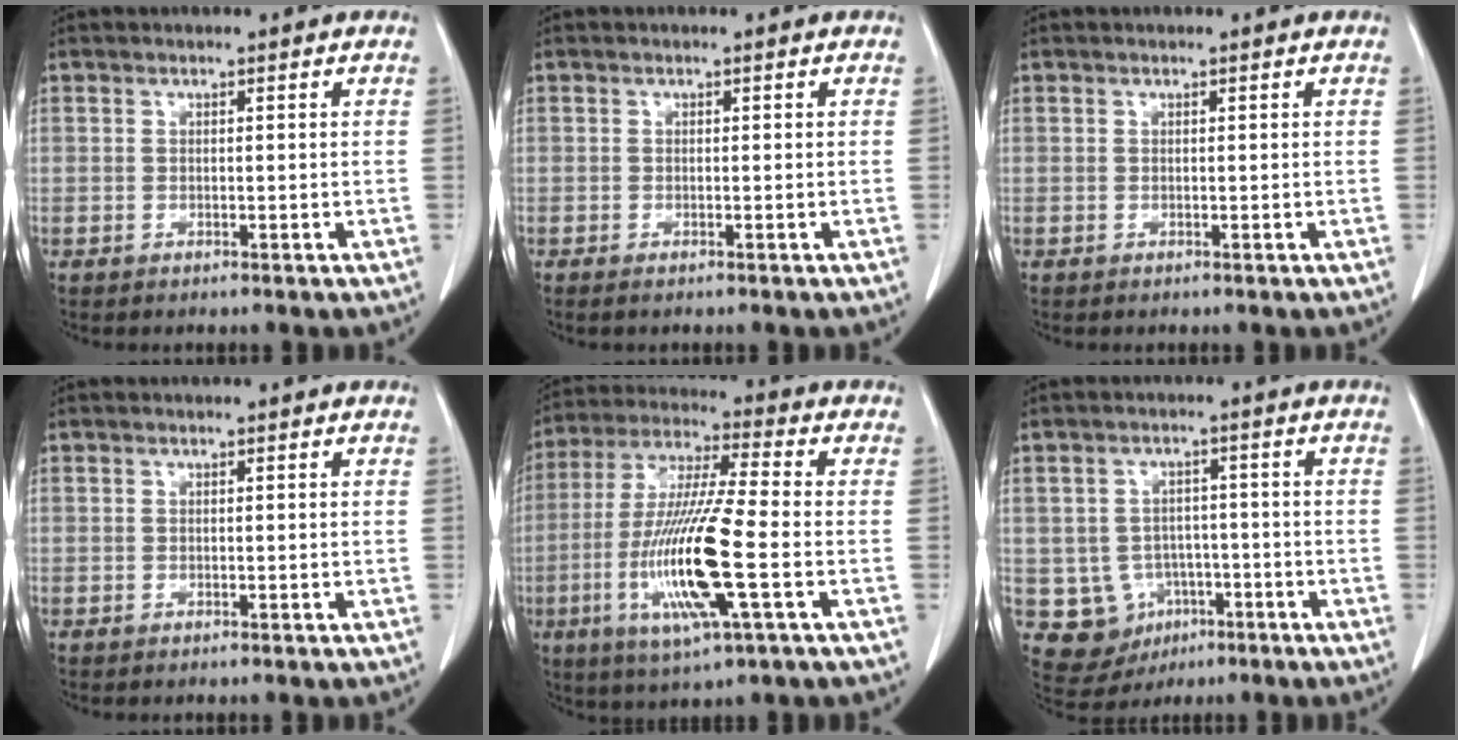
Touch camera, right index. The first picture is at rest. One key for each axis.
{"total": 0.6, "fx": -0.4, "fy": 0.0, "fz": 0.3, "tx": -0.009, "ty": -0.001, "tz": -0.009}
{"total": 0.0}
{"total": 0.0}
{"total": 16.0, "fx": -4.0, "fy": 0.9, "fz": 15.4, "tx": -0.318, "ty": -0.017, "tz": -0.076}
{"total": 8.0, "fx": -2.4, "fy": 7.4, "fz": 1.9, "tx": -0.039, "ty": 0.012, "tz": -0.022}